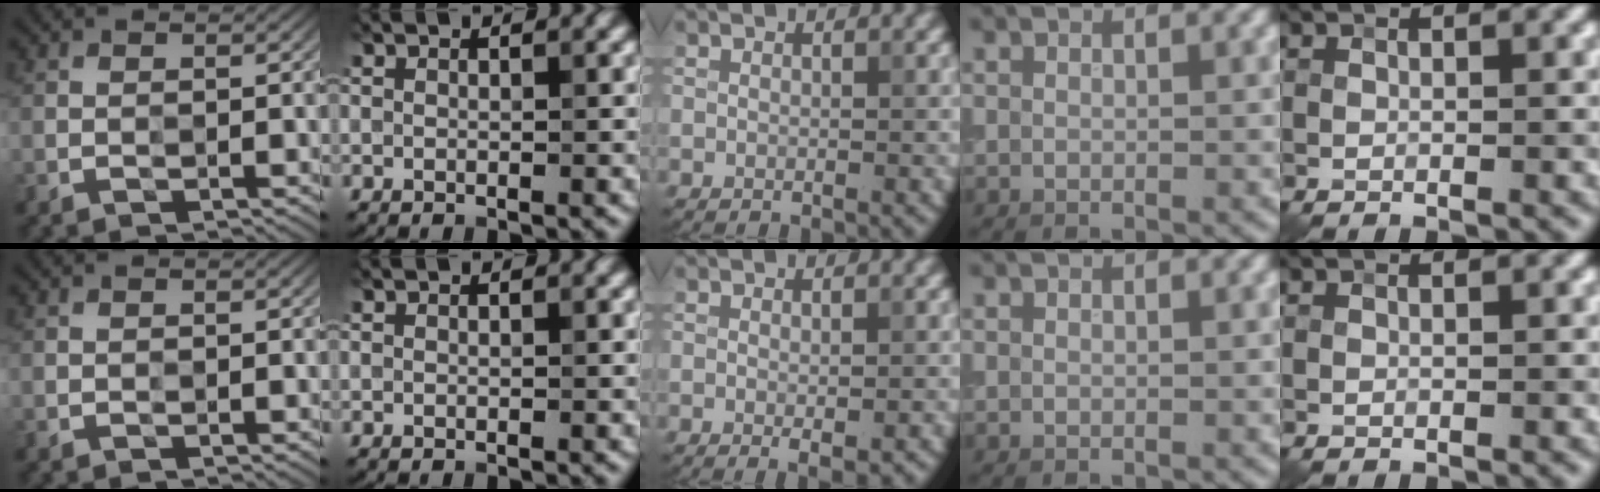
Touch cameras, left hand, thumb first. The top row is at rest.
{"middle": {"total": 1.2, "force": [-0.2, 0.1, 1.2], "torque": [-0.017, -0.007, -0.003]}}